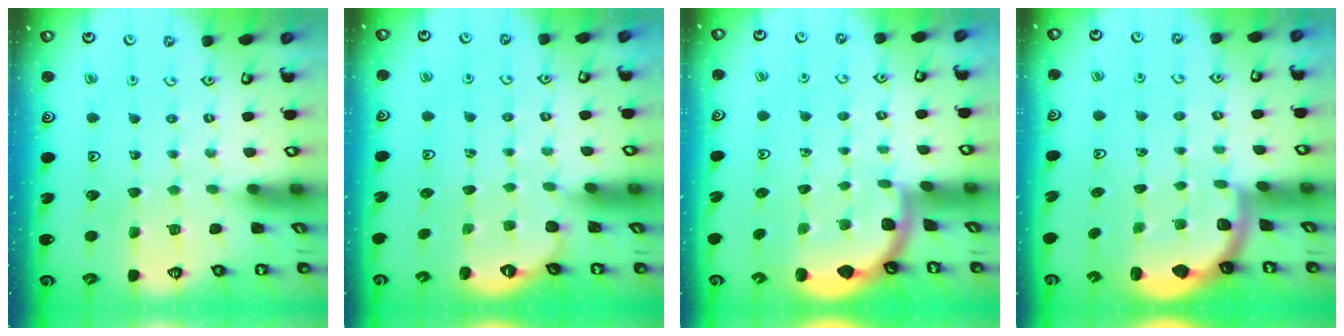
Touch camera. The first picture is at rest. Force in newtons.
{"total": 1.8, "press": 1.1, "slide": 1.4}
{"total": 1.5, "press": 1.5, "slide": 0.0}
{"total": 1.7, "press": 1.7, "slide": 0.3}